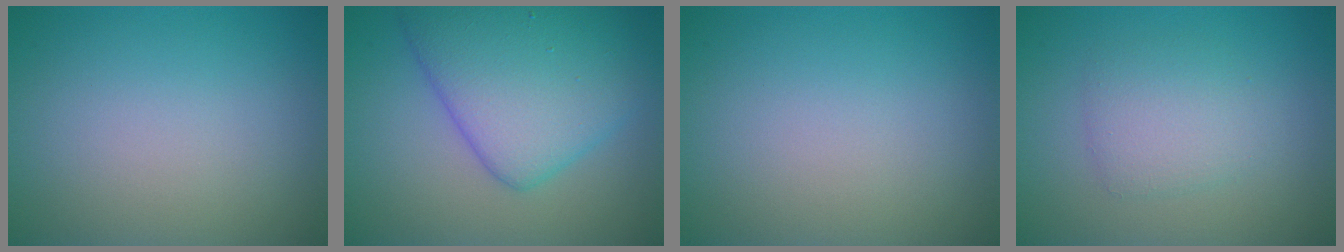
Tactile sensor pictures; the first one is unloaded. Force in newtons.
{"total": 7.8, "press": 7.8, "slide": 0.3}
{"total": 0.0}
{"total": 2.7, "press": 2.7, "slide": 0.1}